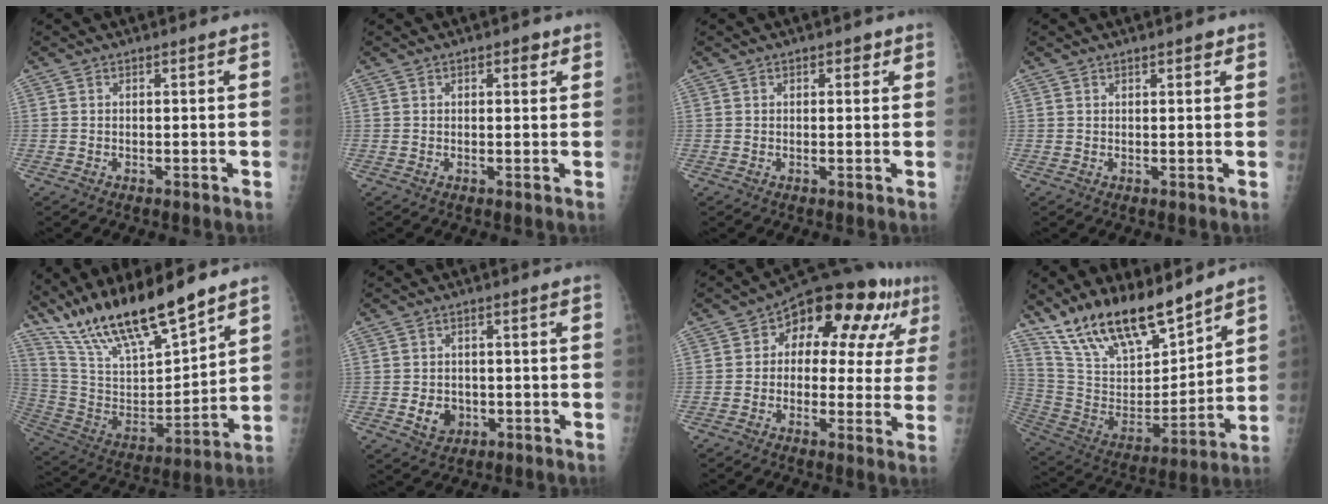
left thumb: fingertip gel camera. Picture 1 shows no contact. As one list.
[{"total": 2.1, "force": [1.1, 1.1, 1.4], "torque": [-0.008, -0.001, 0.013]}, {"total": 1.7, "force": [0.9, 1.1, 1.0], "torque": [0.000, -0.001, 0.009]}, {"total": 1.7, "force": [1.1, 0.7, 1.1], "torque": [-0.007, -0.003, 0.013]}, {"total": 21.3, "force": [17.0, 4.6, 11.9], "torque": [-0.193, -0.073, 0.321]}, {"total": 4.6, "force": [-1.0, 3.8, 2.3], "torque": [-0.022, 0.004, -0.008]}, {"total": 17.9, "force": [6.6, 9.6, 13.6], "torque": [-0.132, 0.018, 0.080]}, {"total": 20.0, "force": [15.9, 6.8, 10.1], "torque": [-0.148, -0.082, 0.297]}]